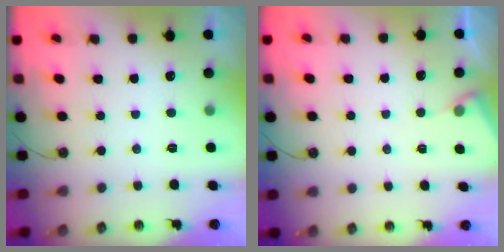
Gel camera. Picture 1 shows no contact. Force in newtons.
{"total": 3.8, "press": 3.7, "slide": 0.6}